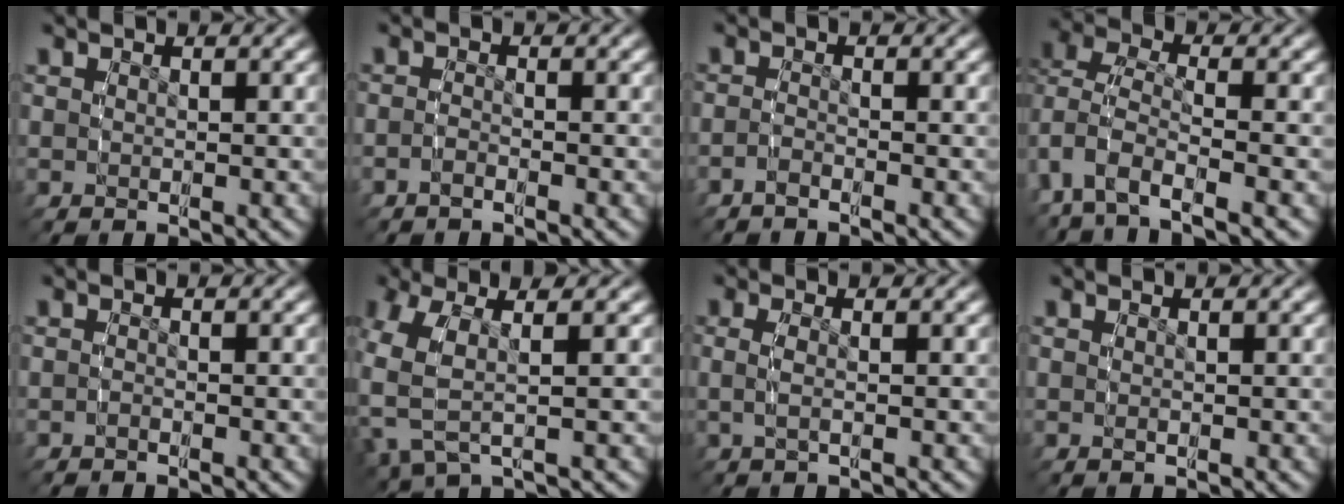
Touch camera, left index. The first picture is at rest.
{"total": 1.5, "force": [-1.3, 0.6, 0.5], "torque": [-0.012, 0.003, -0.030]}
{"total": 1.8, "force": [-1.6, 0.6, 0.6], "torque": [-0.012, 0.002, -0.035]}
{"total": 5.3, "force": [-2.1, 3.9, 2.9], "torque": [-0.099, -0.035, -0.022]}
{"total": 1.0, "force": [-0.9, 0.5, 0.2], "torque": [-0.005, 0.003, -0.021]}
{"total": 8.0, "force": [0.6, 5.8, 5.5], "torque": [-0.142, -0.003, 0.009]}
{"total": 1.7, "force": [-0.1, 0.9, 1.5], "torque": [-0.037, 0.001, -0.005]}
{"total": 0.0}